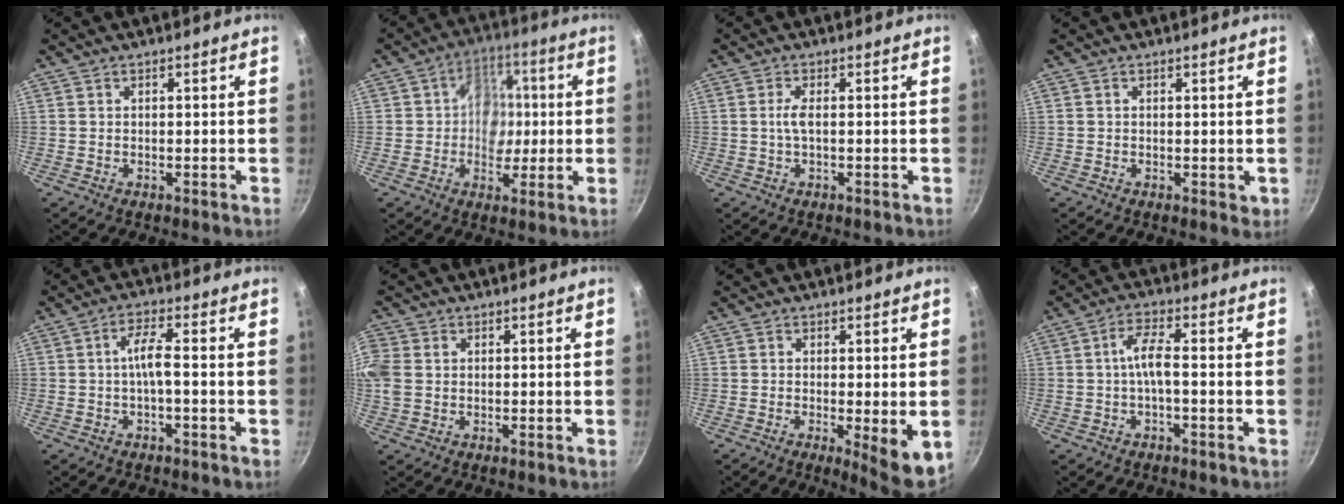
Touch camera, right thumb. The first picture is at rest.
{"total": 9.5, "force": [0.4, 7.9, 5.1], "torque": [-0.023, 0.003, -0.004]}
{"total": 2.2, "force": [-0.1, 0.5, 2.2], "torque": [-0.055, 0.003, -0.003]}
{"total": 1.4, "force": [0.2, 1.0, 1.0], "torque": [-0.007, 0.001, 0.003]}
{"total": 4.1, "force": [-1.0, 0.7, 3.9], "torque": [-0.084, 0.020, -0.022]}
{"total": 6.6, "force": [0.7, 5.2, 4.0], "torque": [-0.090, 0.008, 0.010]}
{"total": 7.2, "force": [-1.3, 1.7, 6.9], "torque": [-0.091, -0.014, -0.012]}
{"total": 4.6, "force": [-1.0, 0.9, 4.4], "torque": [-0.096, 0.021, -0.024]}